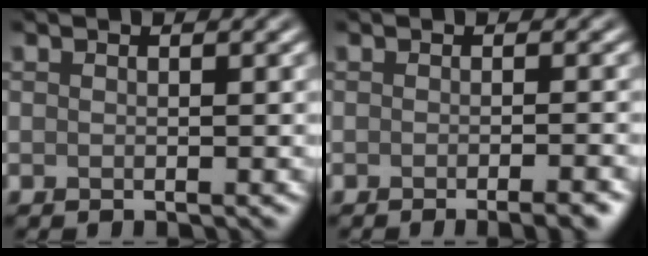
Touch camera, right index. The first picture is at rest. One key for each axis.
{"total": 3.4, "fx": -1.8, "fy": 0.9, "fz": 2.7, "tx": -0.012, "ty": 0.005, "tz": -0.023}